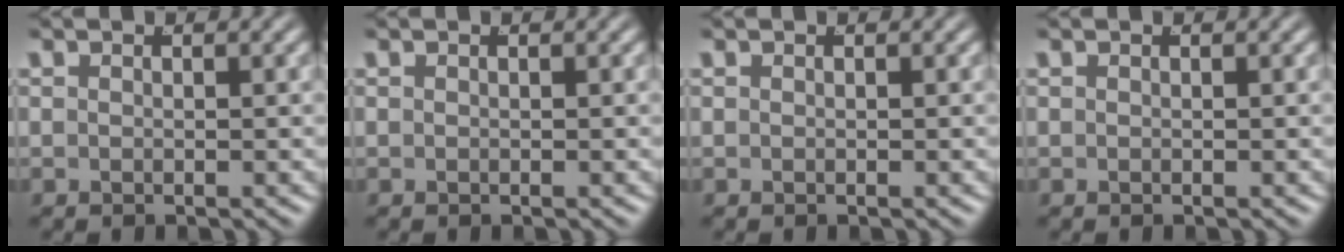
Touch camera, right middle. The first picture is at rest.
{"total": 0.0}
{"total": 0.0}
{"total": 0.0}